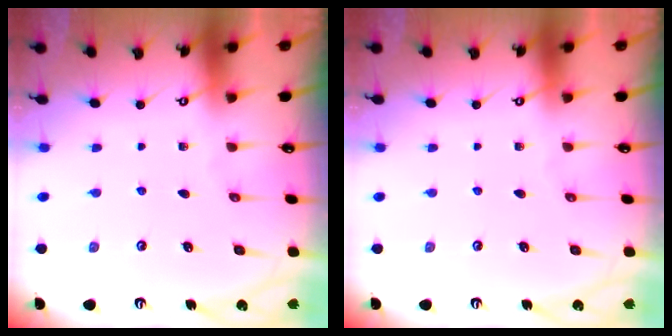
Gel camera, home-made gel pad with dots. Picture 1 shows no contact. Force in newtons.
{"total": 0.0}